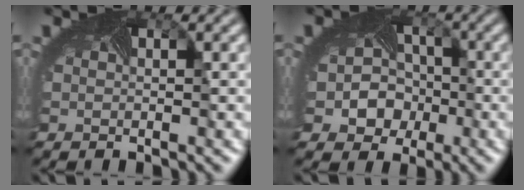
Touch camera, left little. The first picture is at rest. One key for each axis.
{"total": 5.4, "fx": -1.3, "fy": 4.8, "fz": 2.0, "tx": -0.015, "ty": -0.009, "tz": -0.025}